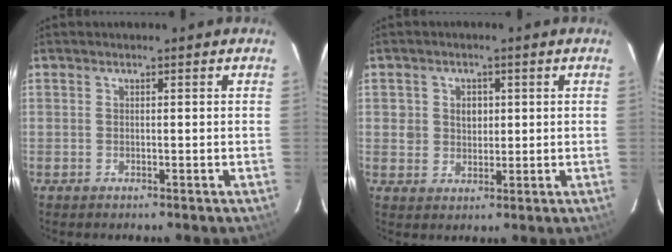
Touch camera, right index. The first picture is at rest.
{"total": 3.8, "force": [0.7, 3.5, 1.3], "torque": [-0.018, 0.012, 0.014]}